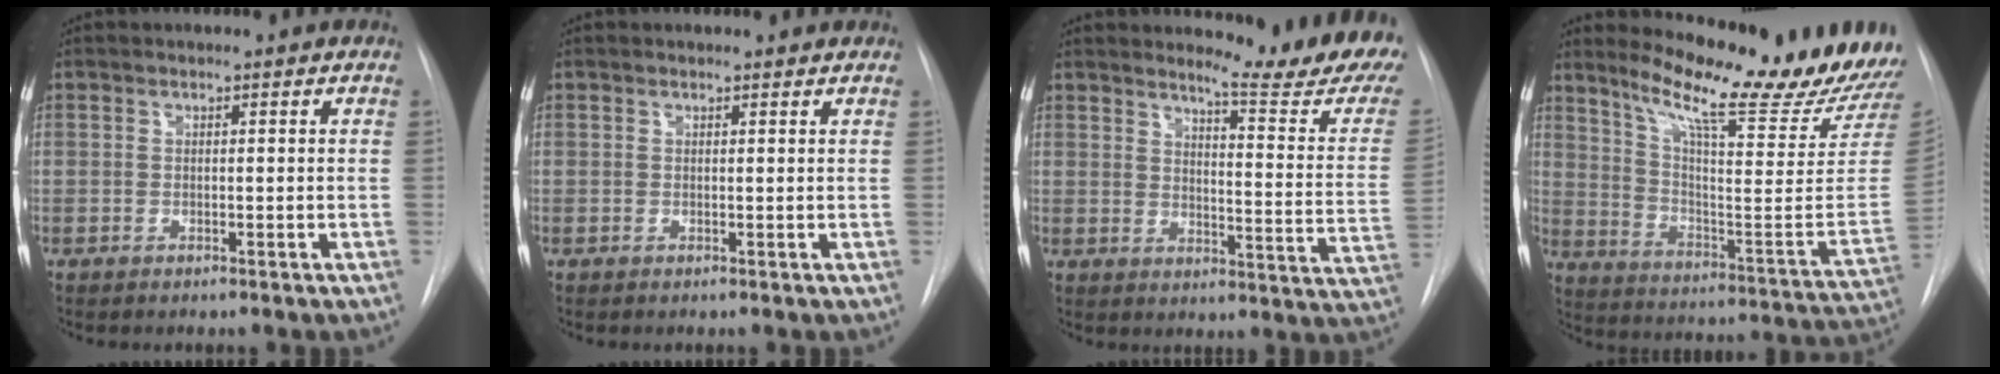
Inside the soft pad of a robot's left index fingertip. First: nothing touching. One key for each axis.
{"total": 1.7, "fx": 1.7, "fy": 0.4, "fz": 0.2, "tx": -0.012, "ty": 0.006, "tz": 0.015}
{"total": 15.4, "fx": 14.3, "fy": -1.2, "fz": 5.3, "tx": -0.078, "ty": -0.126, "tz": 0.162}
{"total": 22.3, "fx": 19.5, "fy": 0.1, "fz": 10.9, "tx": -0.175, "ty": -0.094, "tz": 0.272}